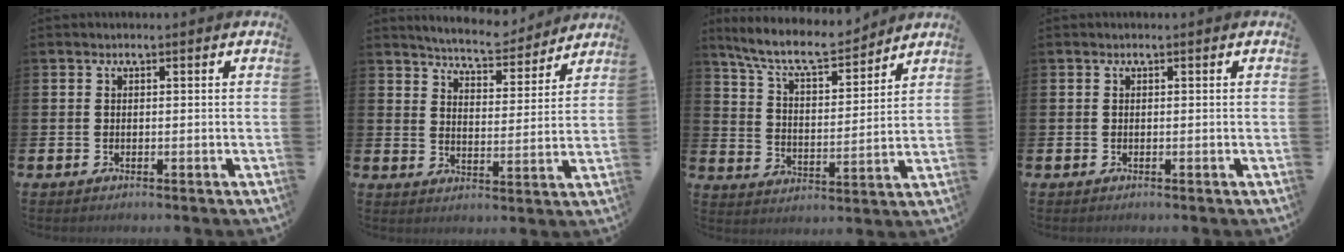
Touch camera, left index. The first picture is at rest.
{"total": 6.4, "force": [6.3, 0.7, 1.0], "torque": [-0.034, -0.044, 0.110]}
{"total": 9.2, "force": [8.4, 1.8, 3.1], "torque": [-0.092, -0.049, 0.149]}
{"total": 0.0}